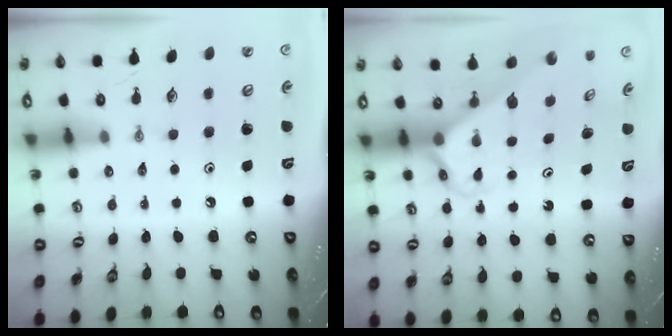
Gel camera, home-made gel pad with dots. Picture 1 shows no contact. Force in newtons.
{"total": 2.4, "press": 2.4, "slide": 0.1}